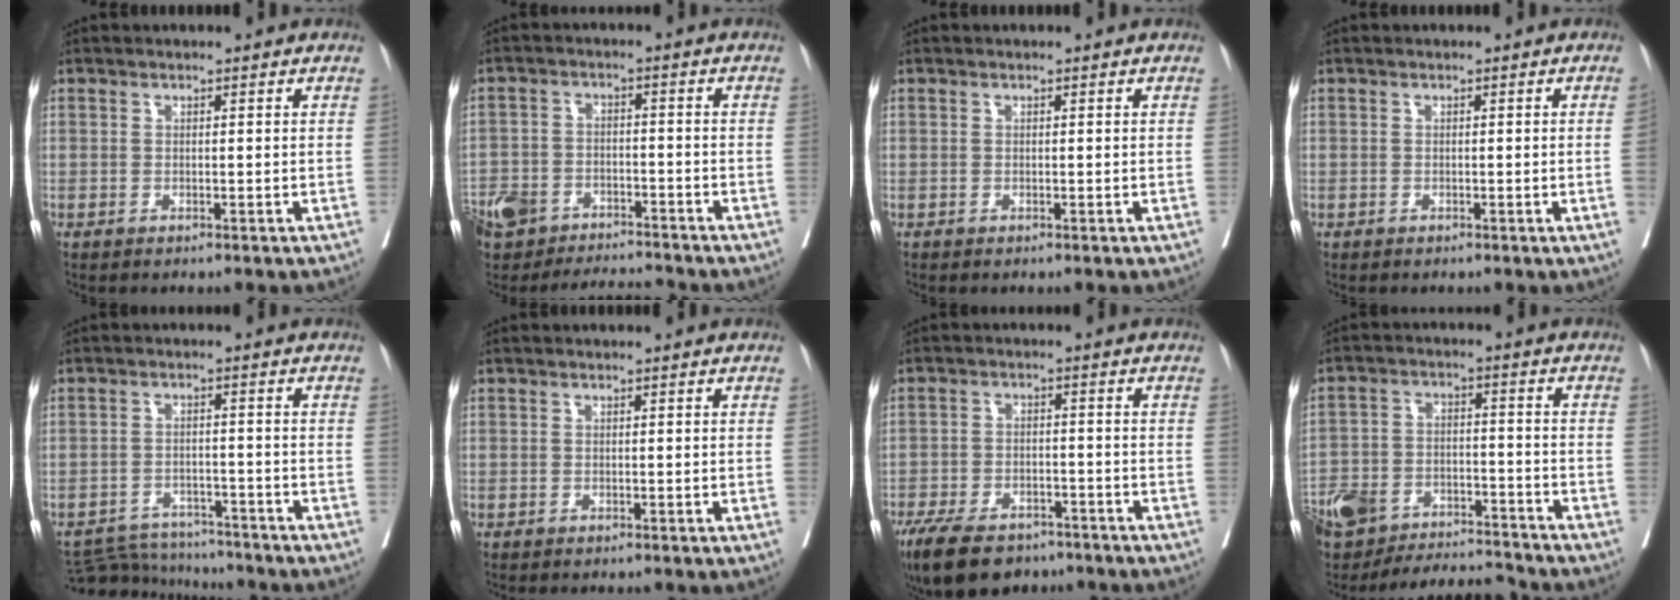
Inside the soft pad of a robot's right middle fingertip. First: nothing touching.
{"total": 10.1, "force": [-8.6, 4.2, 3.0], "torque": [-0.060, 0.017, -0.145]}
{"total": 0.0}
{"total": 0.9, "force": [-0.1, -0.3, 0.8], "torque": [-0.007, 0.001, -0.001]}
{"total": 7.6, "force": [-7.4, 1.3, -0.4], "torque": [0.006, 0.006, -0.119]}
{"total": 0.0}
{"total": 12.2, "force": [-9.0, 5.6, 6.0], "torque": [-0.113, -0.007, -0.143]}
{"total": 14.4, "force": [-12.8, 4.7, 4.6], "torque": [-0.090, 0.023, -0.208]}